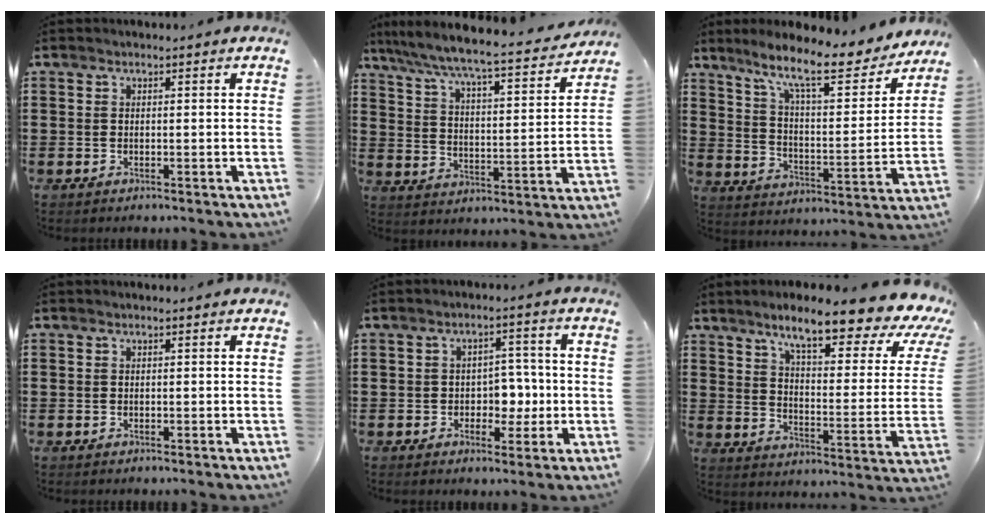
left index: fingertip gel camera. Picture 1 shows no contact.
{"total": 5.9, "force": [5.5, -0.3, 2.2], "torque": [-0.071, -0.047, 0.085]}
{"total": 11.9, "force": [9.8, 1.3, 6.7], "torque": [-0.138, -0.060, 0.159]}
{"total": 0.0}
{"total": 4.8, "force": [-0.8, 3.9, 2.8], "torque": [-0.047, 0.003, -0.023]}
{"total": 11.3, "force": [8.4, 1.0, 7.5], "torque": [-0.143, -0.056, 0.128]}